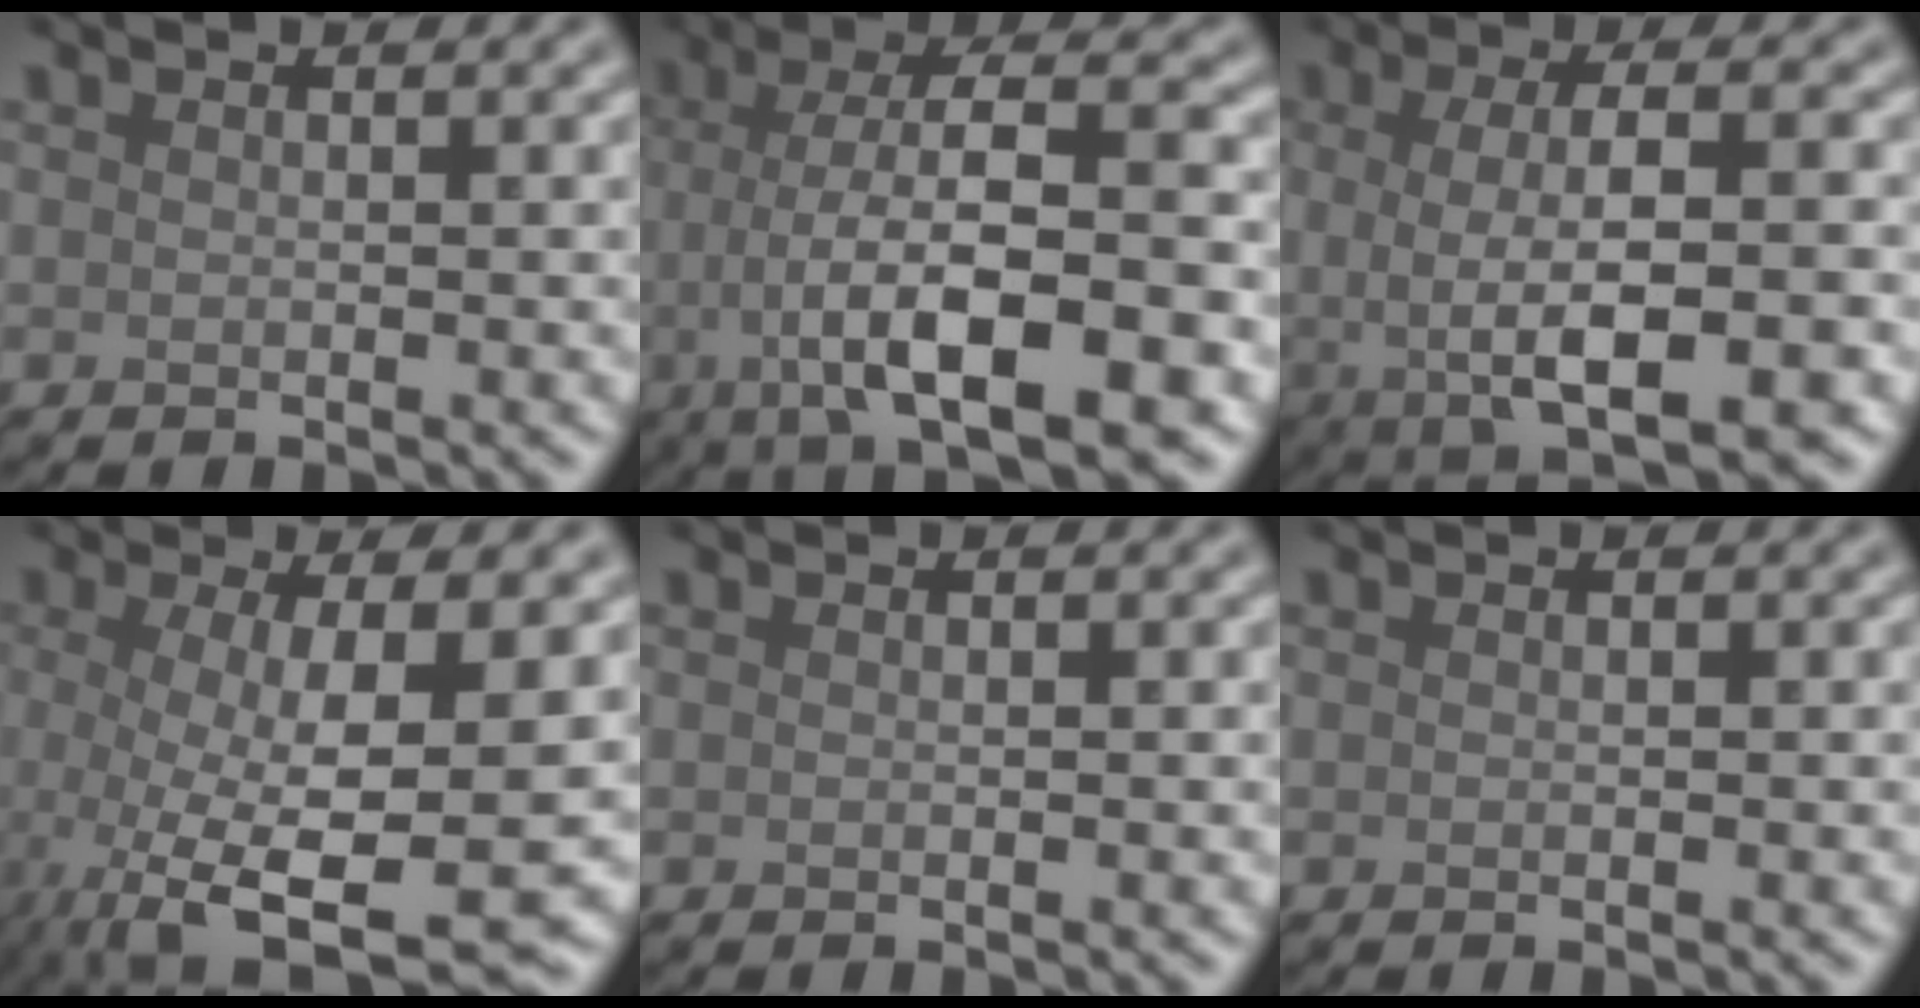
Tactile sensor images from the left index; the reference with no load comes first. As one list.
[{"total": 11.0, "force": [-2.1, 3.2, 10.3], "torque": [-0.151, 0.007, -0.039]}, {"total": 8.2, "force": [-1.3, 2.8, 7.6], "torque": [-0.113, -0.013, -0.015]}, {"total": 10.0, "force": [-1.9, 2.5, 9.5], "torque": [-0.158, -0.021, -0.026]}, {"total": 0.0}, {"total": 0.0}]